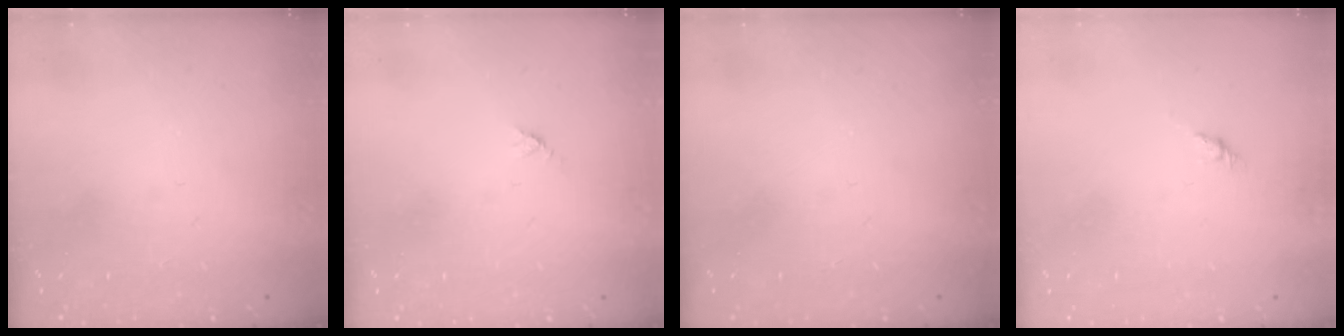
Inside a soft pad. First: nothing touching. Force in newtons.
{"total": 2.9, "press": 2.9, "slide": 0.3}
{"total": 0.0}
{"total": 3.0, "press": 2.9, "slide": 0.7}